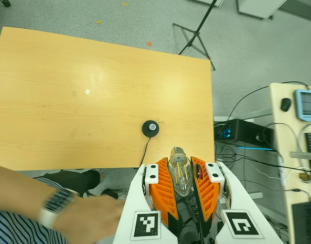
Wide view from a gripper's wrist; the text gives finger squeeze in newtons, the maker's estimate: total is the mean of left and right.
{"total": 20.4, "left": 24.9, "right": 15.9}